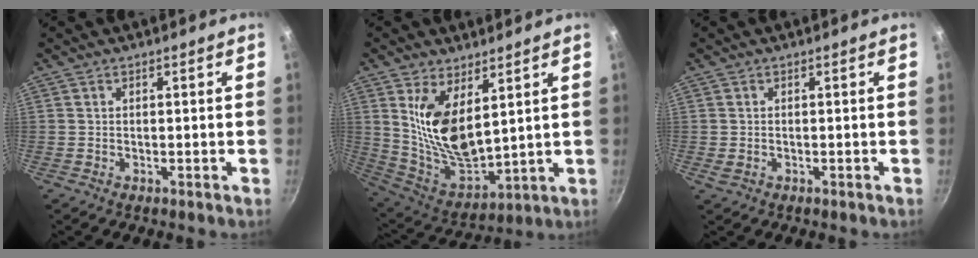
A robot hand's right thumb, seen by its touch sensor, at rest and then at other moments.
{"total": 14.6, "force": [5.2, 7.1, 11.6], "torque": [-0.205, -0.054, 0.116]}
{"total": 1.1, "force": [-0.3, 0.7, 0.8], "torque": [-0.014, -0.001, -0.004]}